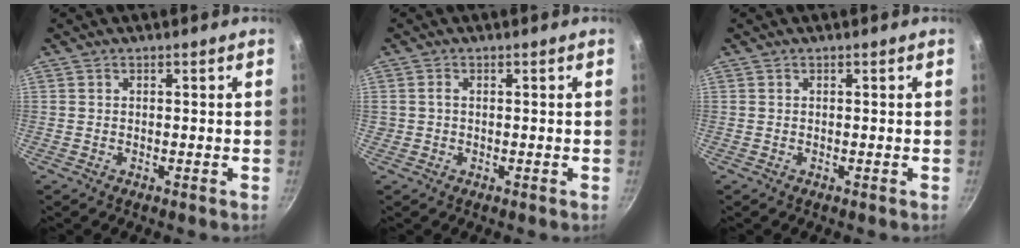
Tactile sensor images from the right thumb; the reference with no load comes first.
{"total": 1.0, "force": [0.0, 0.8, 0.5], "torque": [-0.008, 0.006, 0.000]}
{"total": 0.0}